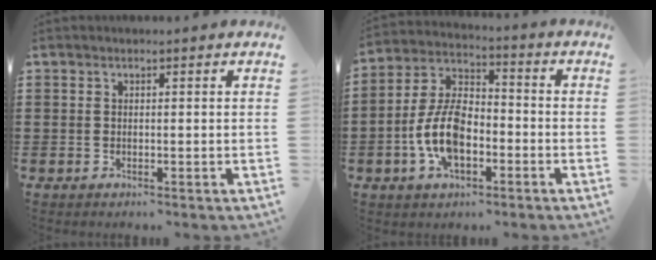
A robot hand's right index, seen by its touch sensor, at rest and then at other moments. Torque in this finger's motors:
{"motor_torque": [2.14, 0.00, 1.05, 0.21]}